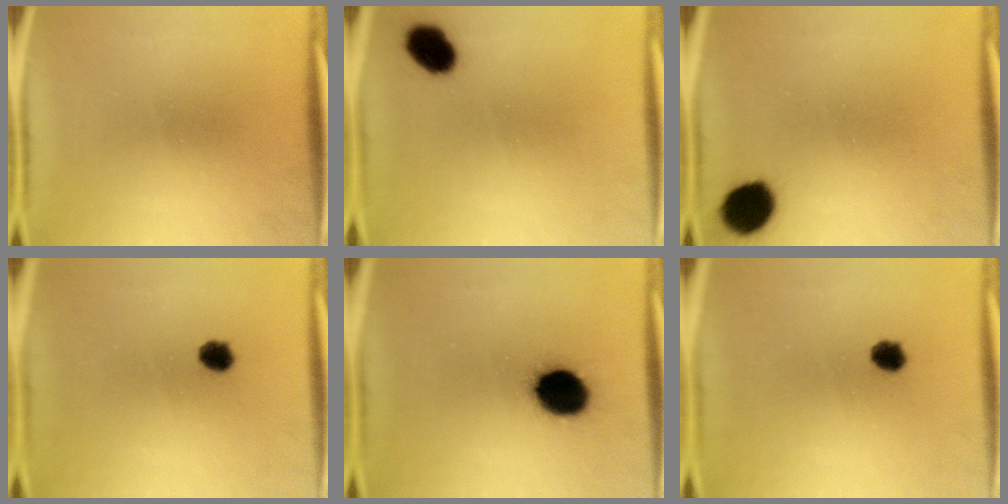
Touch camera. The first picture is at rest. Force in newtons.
{"total": 7.0}
{"total": 9.9}
{"total": 2.9}
{"total": 14.3}
{"total": 2.9}